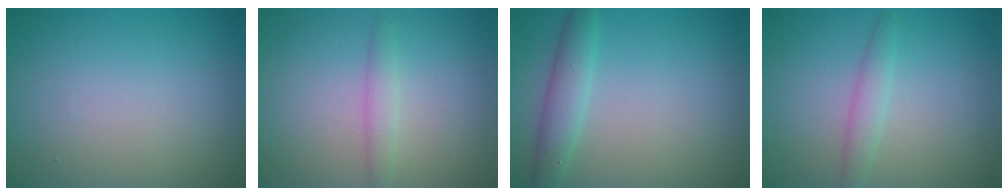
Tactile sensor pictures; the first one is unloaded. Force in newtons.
{"total": 1.4, "press": 1.4, "slide": 0.0}
{"total": 2.8, "press": 2.8, "slide": 0.1}
{"total": 1.8, "press": 1.8, "slide": 0.1}